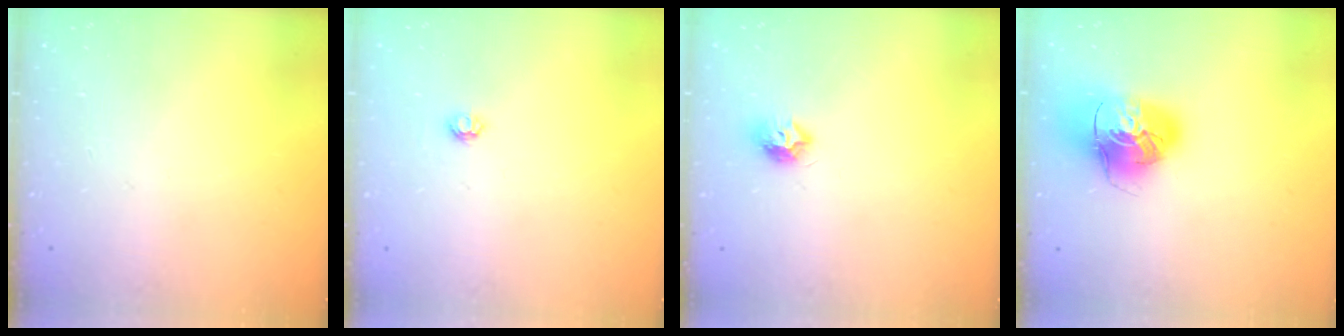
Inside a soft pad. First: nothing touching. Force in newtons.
{"total": 3.8, "press": 3.8, "slide": 0.6}
{"total": 7.5, "press": 7.5, "slide": 0.1}
{"total": 16.4, "press": 16.2, "slide": 2.5}